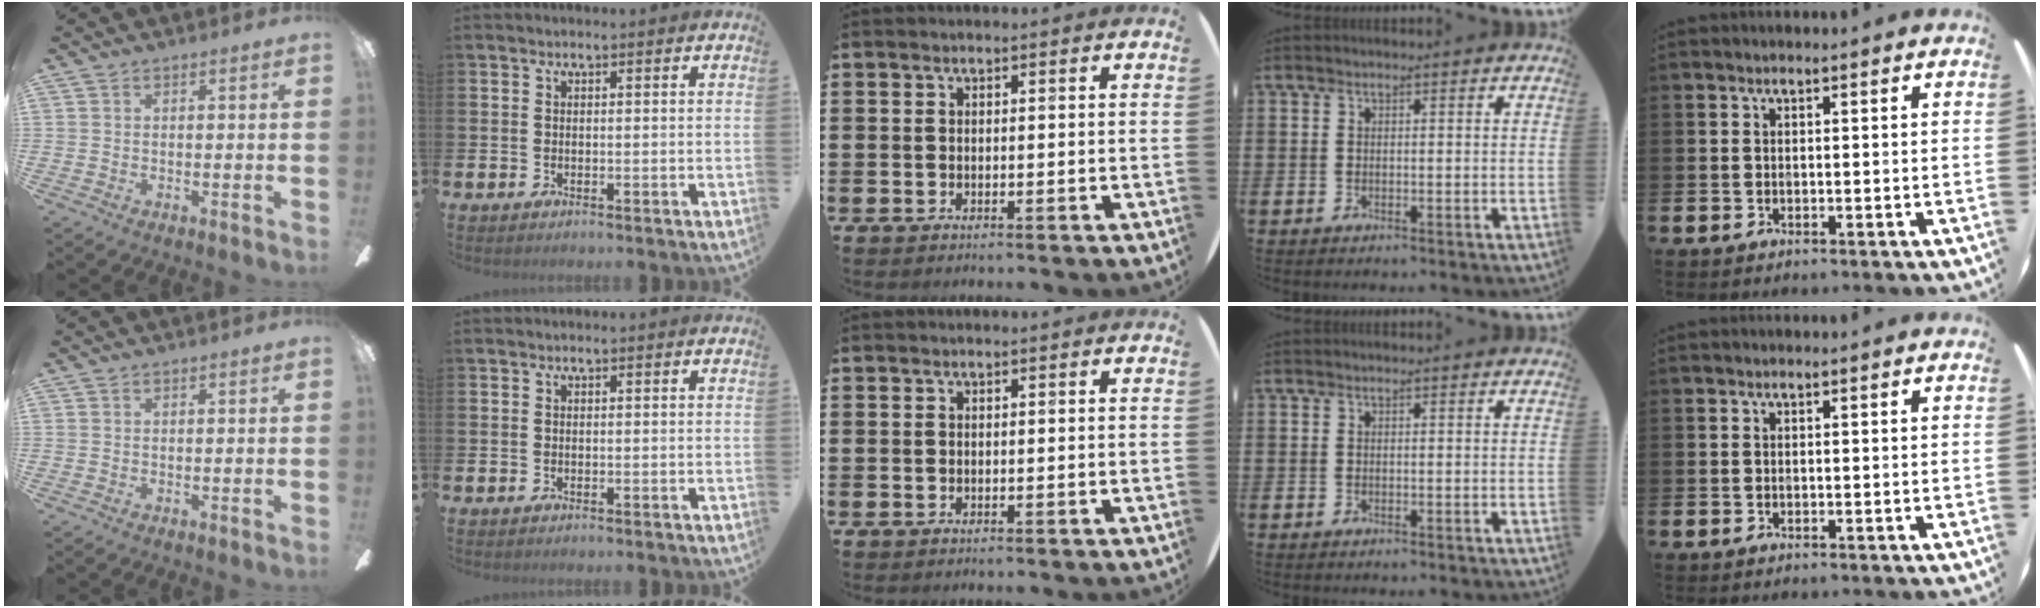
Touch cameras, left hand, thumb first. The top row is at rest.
{}